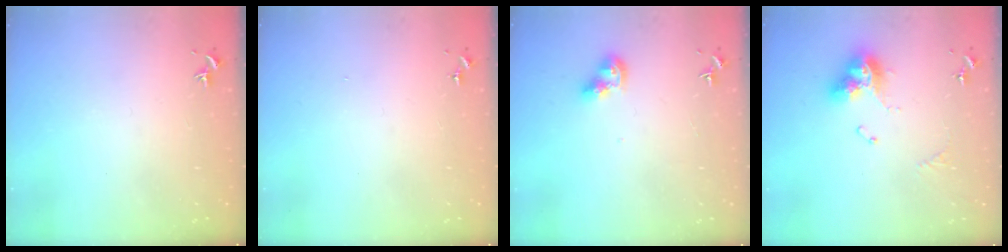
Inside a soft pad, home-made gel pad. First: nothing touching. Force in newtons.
{"total": 0.0}
{"total": 8.9, "press": 8.9, "slide": 0.8}
{"total": 12.6, "press": 12.6, "slide": 1.1}